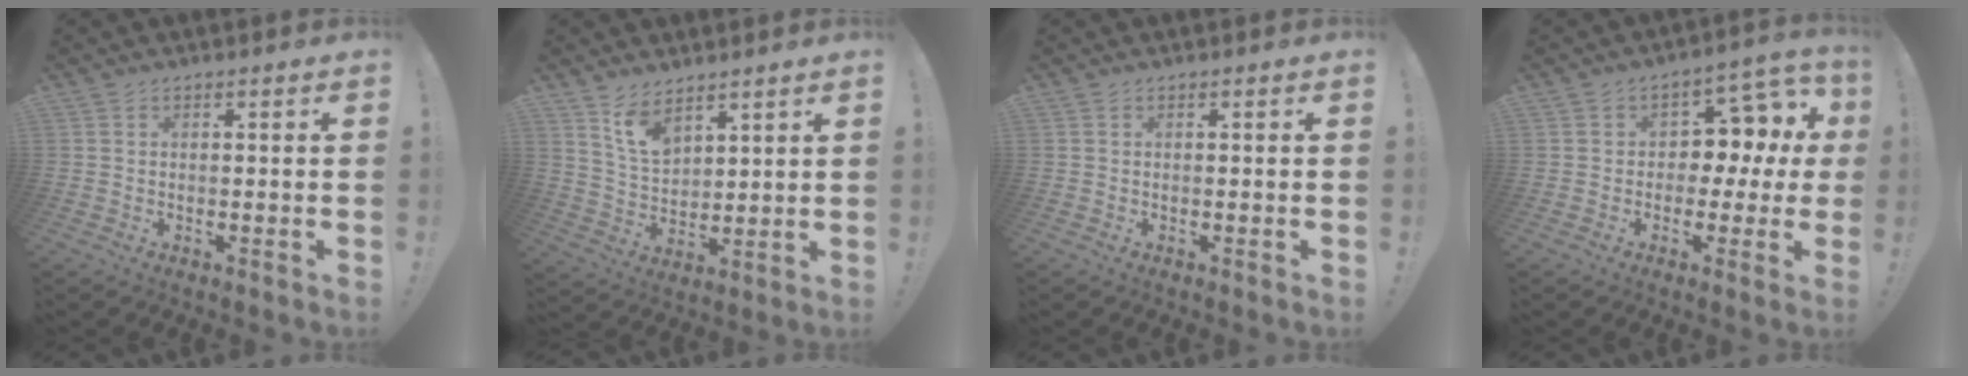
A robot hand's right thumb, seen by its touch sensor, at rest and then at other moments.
{"total": 9.4, "force": [6.8, 5.2, 3.9], "torque": [-0.077, -0.039, 0.132]}
{"total": 0.0}
{"total": 7.7, "force": [1.2, 5.7, 5.2], "torque": [-0.059, -0.020, 0.020]}